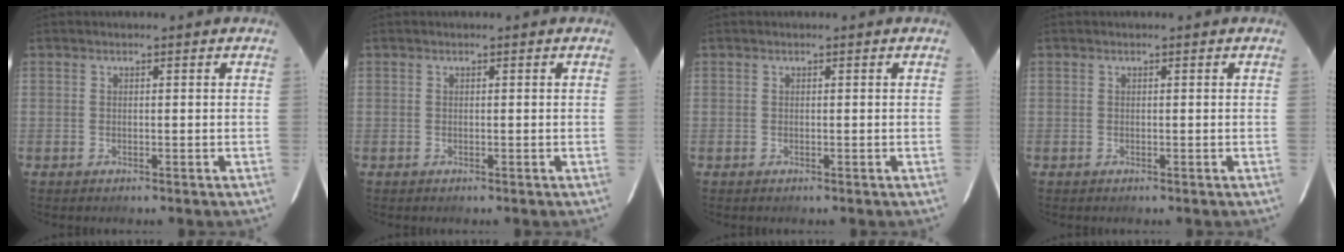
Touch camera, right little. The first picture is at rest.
{"total": 0.0}
{"total": 0.0}
{"total": 0.0}